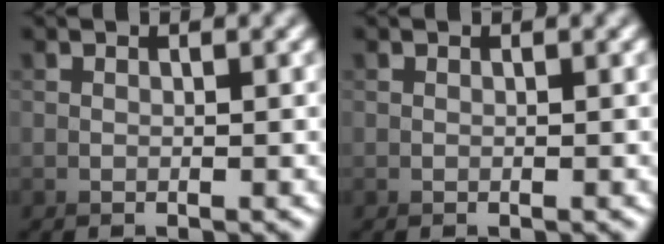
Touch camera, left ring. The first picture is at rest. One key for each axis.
{"total": 0.0}